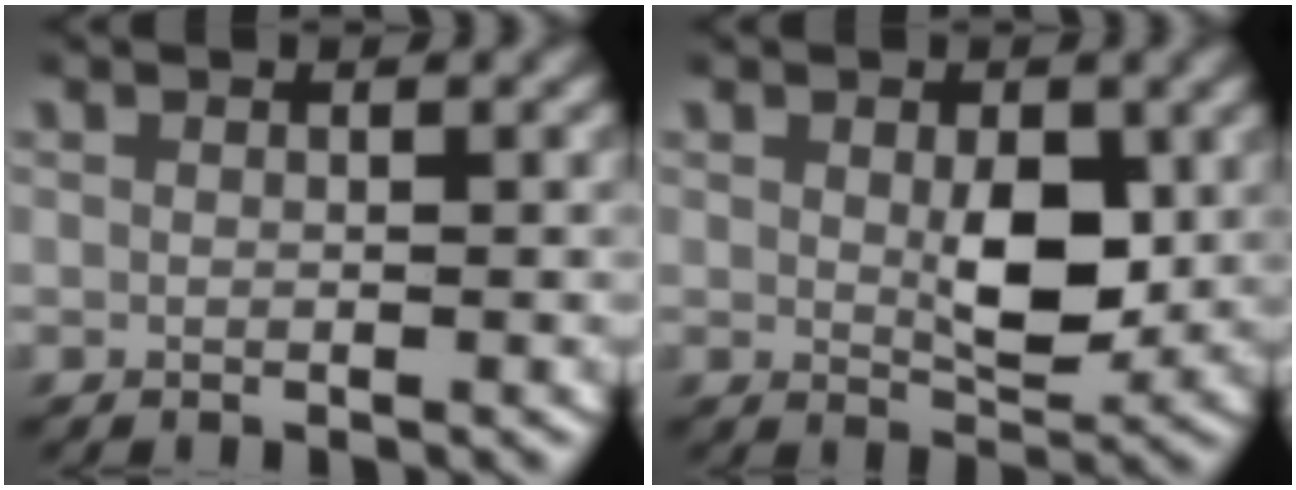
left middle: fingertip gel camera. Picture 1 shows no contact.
{"total": 3.9, "force": [0.6, 2.2, 3.1], "torque": [-0.054, -0.023, 0.018]}